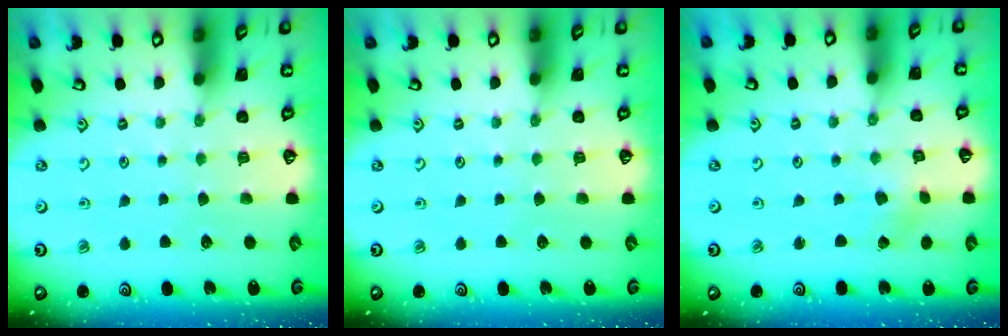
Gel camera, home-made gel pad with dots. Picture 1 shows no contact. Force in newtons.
{"total": 0.0}
{"total": 0.8, "press": 0.7, "slide": 0.2}